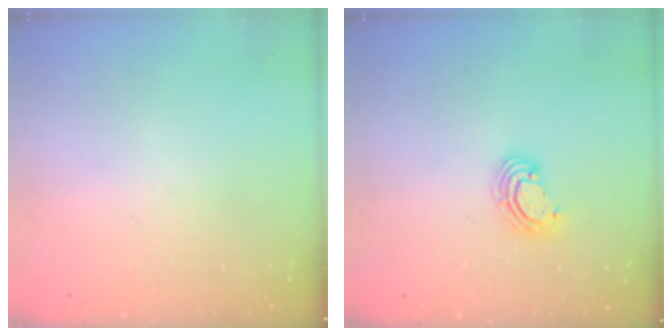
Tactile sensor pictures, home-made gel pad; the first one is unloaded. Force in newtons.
{"total": 3.6, "press": 3.6, "slide": 0.2}